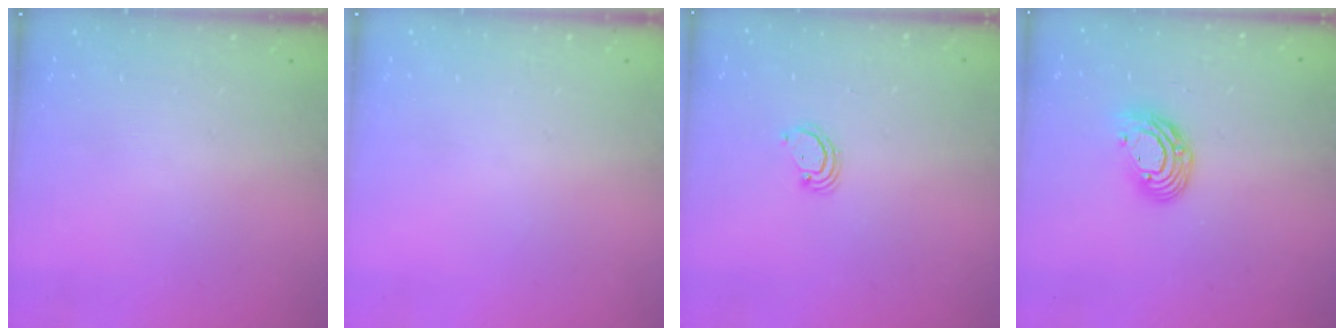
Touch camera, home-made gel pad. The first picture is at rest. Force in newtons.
{"total": 0.0}
{"total": 2.4, "press": 2.4, "slide": 0.2}
{"total": 9.8, "press": 9.8, "slide": 0.9}